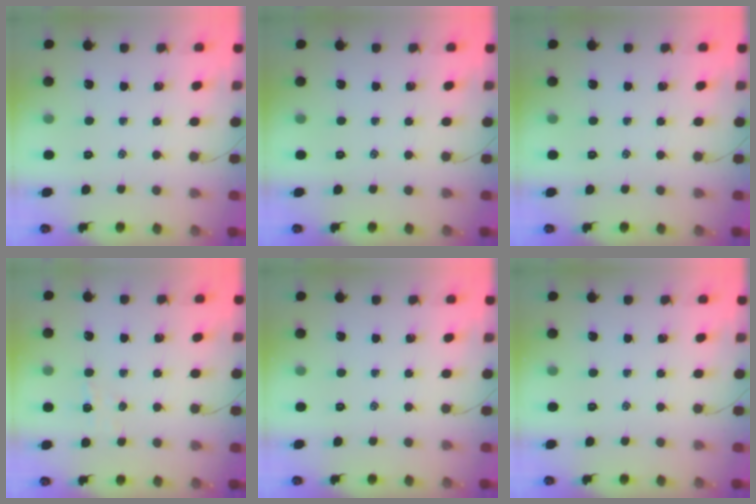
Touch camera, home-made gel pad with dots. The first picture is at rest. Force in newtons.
{"total": 0.0}
{"total": 0.0}
{"total": 2.5, "press": 2.4, "slide": 0.7}
{"total": 0.0}
{"total": 0.0}